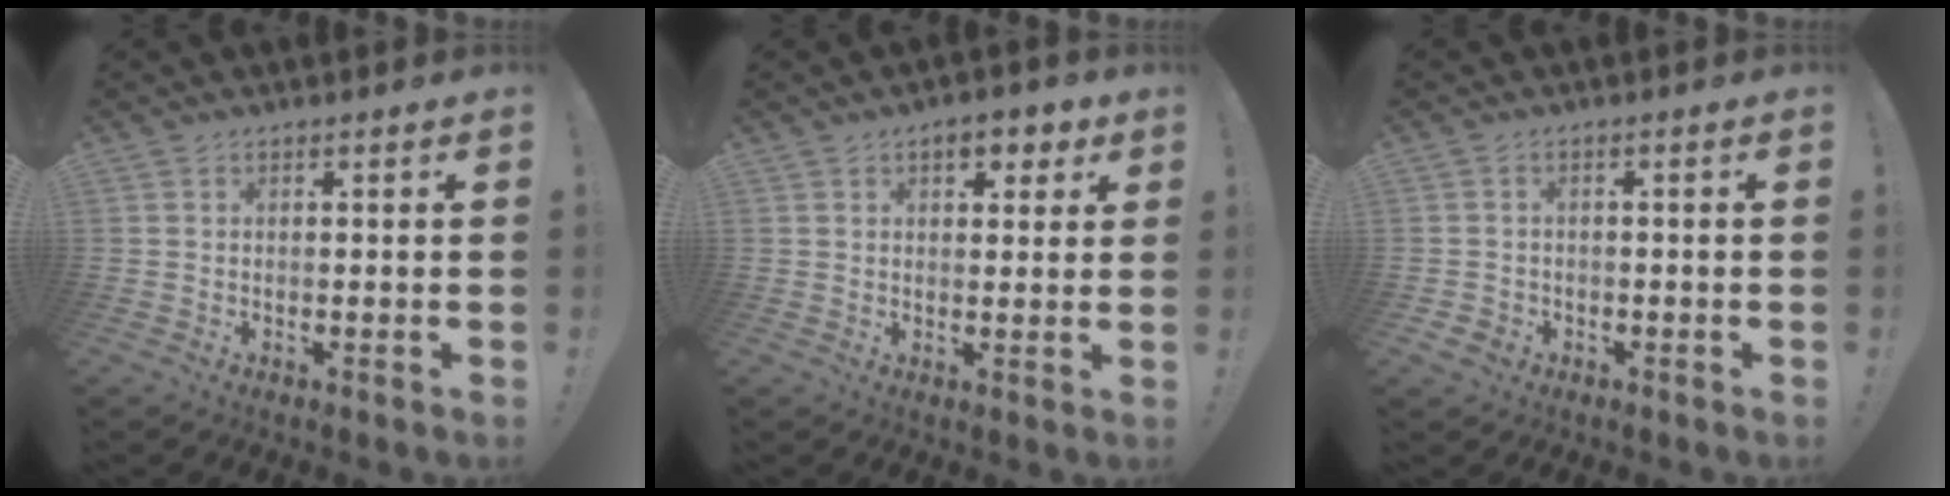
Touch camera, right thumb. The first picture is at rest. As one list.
[{"total": 5.7, "force": [3.0, 3.4, 3.5], "torque": [-0.034, -0.008, 0.048]}, {"total": 2.6, "force": [-1.3, 2.1, 0.8], "torque": [-0.021, 0.002, -0.025]}]